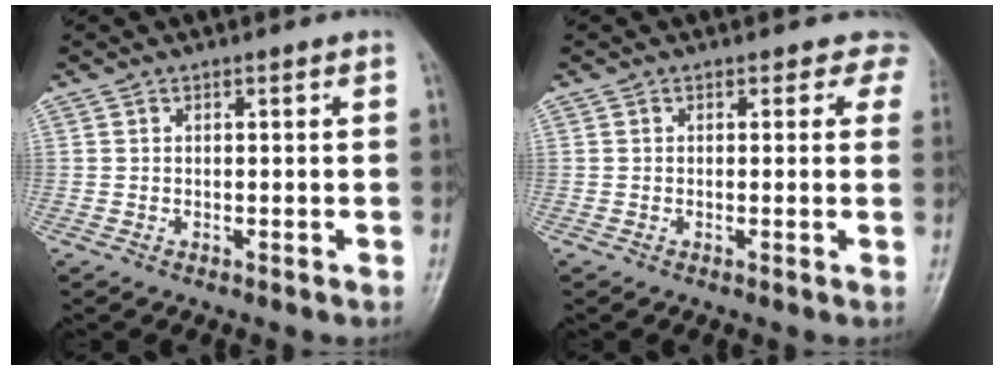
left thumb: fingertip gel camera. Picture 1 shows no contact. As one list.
[{"total": 3.0, "force": [2.1, 2.1, 0.4], "torque": [0.026, -0.008, -0.004]}]